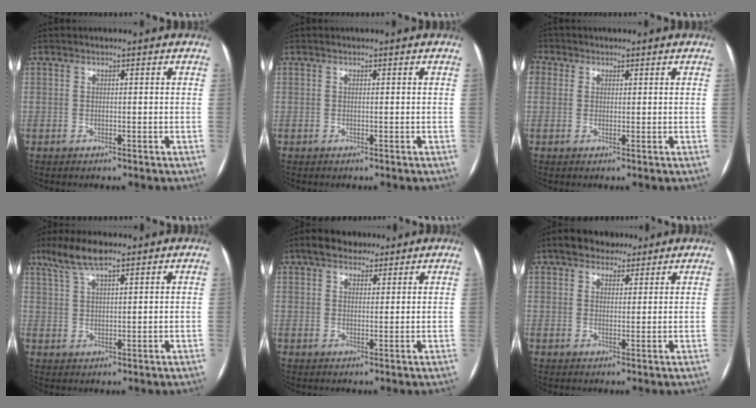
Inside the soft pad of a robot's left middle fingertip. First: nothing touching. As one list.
[{"total": 0.0}, {"total": 3.6, "force": [1.3, 3.2, 1.1], "torque": [-0.027, 0.016, 0.025]}, {"total": 6.1, "force": [4.4, 1.1, 4.1], "torque": [-0.089, 0.017, 0.085]}, {"total": 5.6, "force": [4.1, 3.0, 2.3], "torque": [-0.042, 0.023, 0.071]}, {"total": 5.5, "force": [4.0, 3.1, 2.0], "torque": [-0.030, 0.020, 0.067]}]